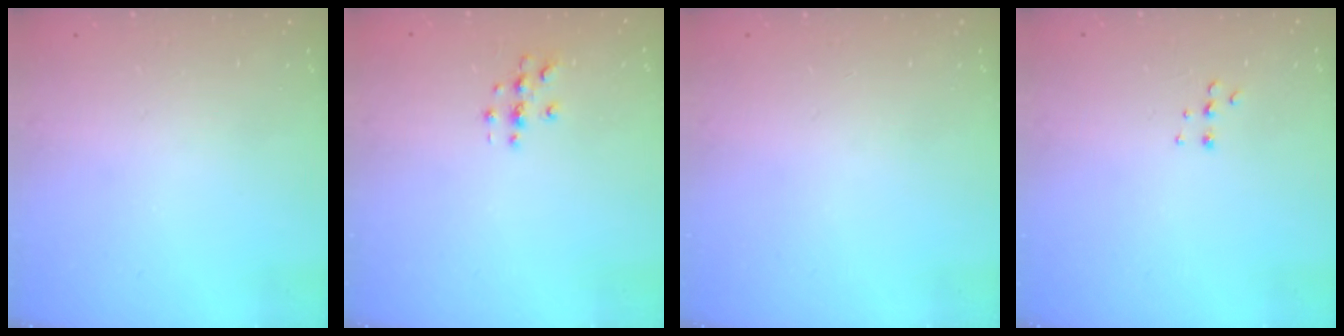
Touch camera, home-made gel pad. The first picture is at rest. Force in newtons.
{"total": 2.7, "press": 2.7, "slide": 0.3}
{"total": 0.0}
{"total": 5.1, "press": 5.0, "slide": 0.7}